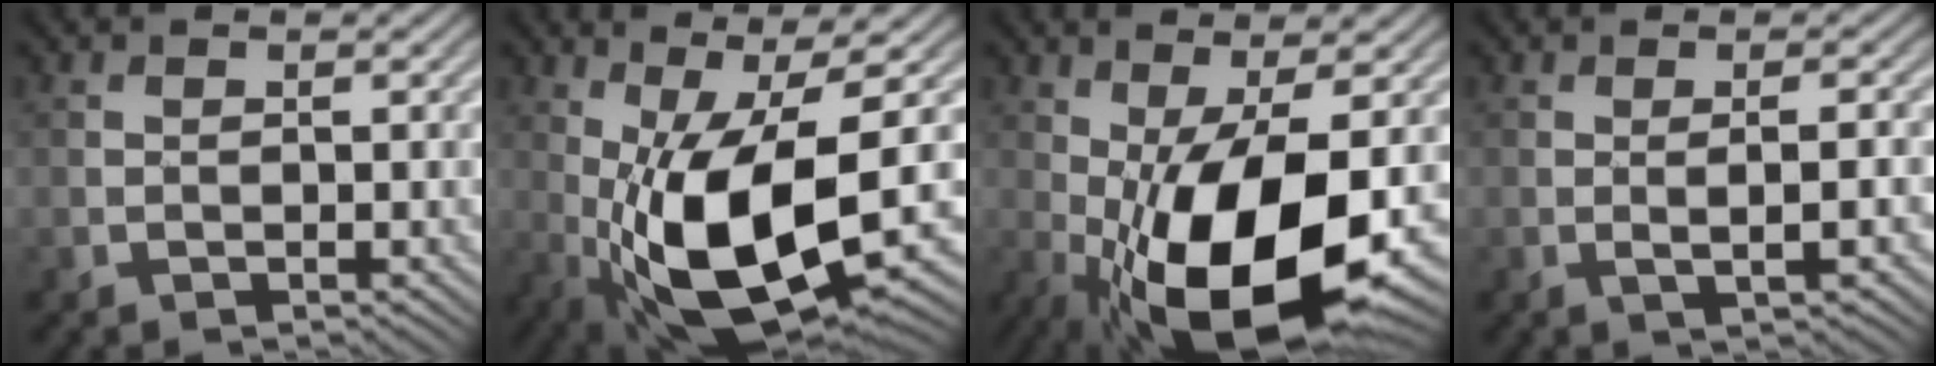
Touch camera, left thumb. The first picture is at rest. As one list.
[{"total": 14.8, "force": [-3.0, 5.3, 13.5], "torque": [-0.268, -0.019, -0.041]}, {"total": 14.9, "force": [-3.7, 5.9, 13.2], "torque": [-0.240, -0.021, -0.052]}, {"total": 2.8, "force": [-0.1, 0.5, 2.8], "torque": [-0.047, 0.004, -0.007]}]